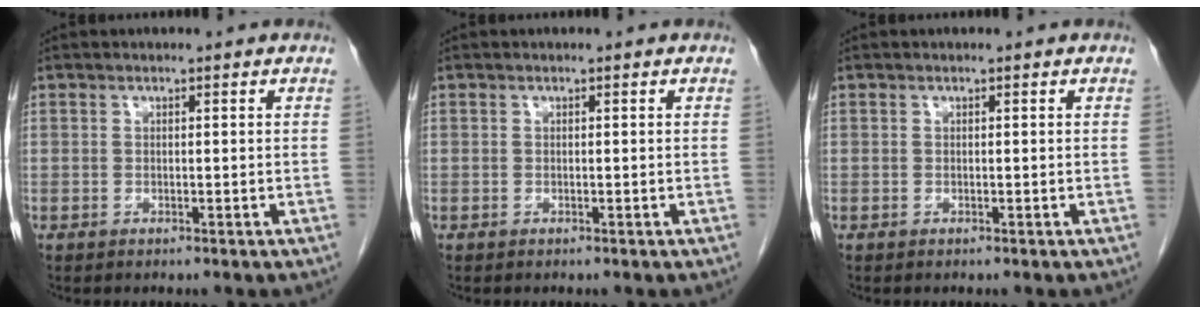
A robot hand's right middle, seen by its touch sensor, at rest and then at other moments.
{"total": 0.0}
{"total": 0.0}